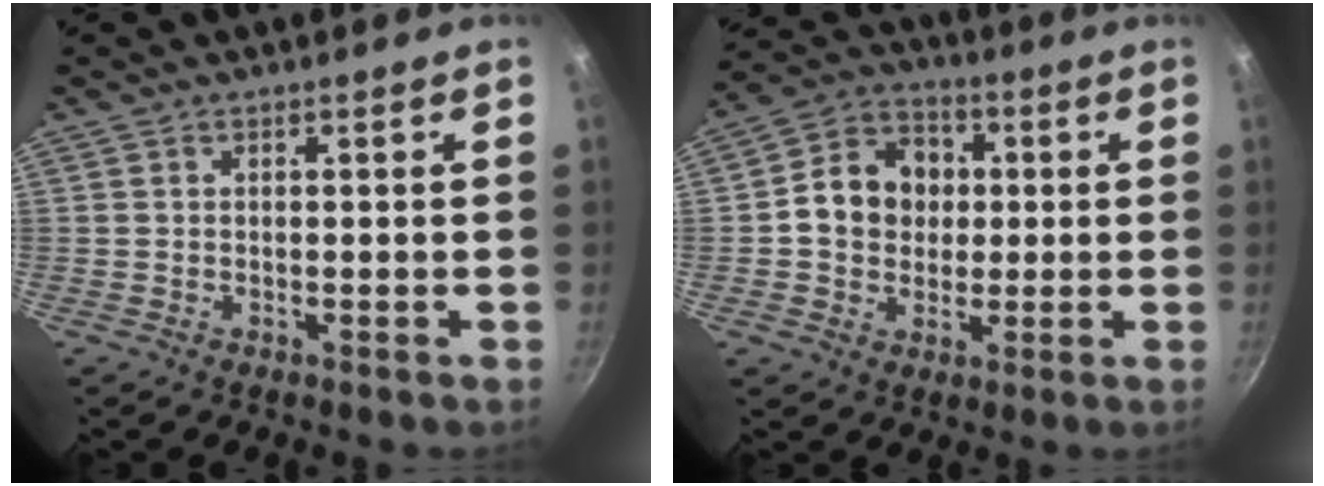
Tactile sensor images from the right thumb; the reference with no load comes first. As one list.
[{"total": 11.8, "force": [0.9, 10.0, 6.3], "torque": [-0.076, 0.016, -0.001]}]